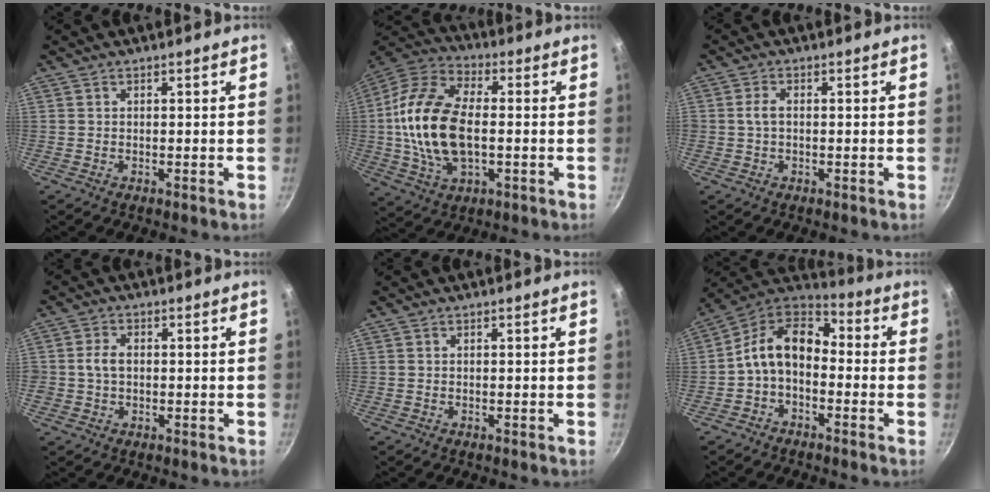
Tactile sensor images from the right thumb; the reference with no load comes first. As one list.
[{"total": 19.1, "force": [-0.7, 10.8, 15.8], "torque": [-0.306, 0.025, -0.025]}, {"total": 2.2, "force": [0.0, 1.4, 1.8], "torque": [-0.035, 0.009, -0.001]}, {"total": 3.5, "force": [0.0, 2.6, 2.3], "torque": [-0.032, 0.009, -0.003]}, {"total": 0.0}, {"total": 12.3, "force": [-1.6, 8.3, 8.9], "torque": [-0.141, 0.053, -0.053]}]